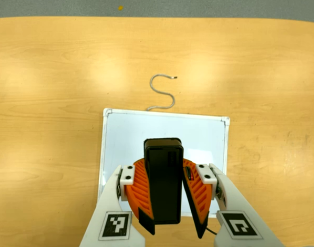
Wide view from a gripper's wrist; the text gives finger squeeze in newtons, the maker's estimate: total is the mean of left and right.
{"total": 12.4, "left": 11.5, "right": 13.2}